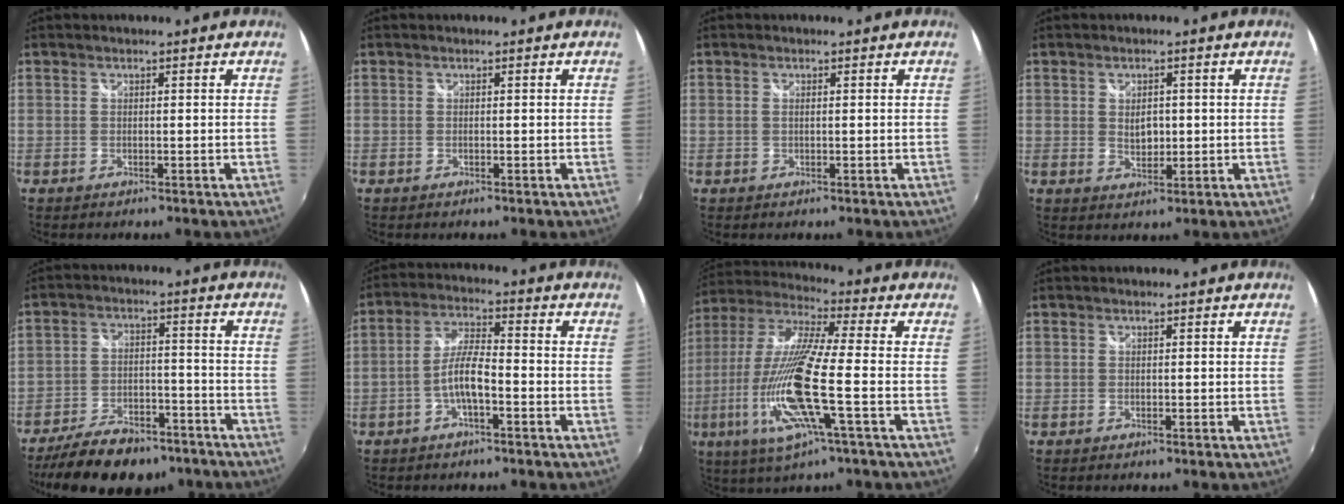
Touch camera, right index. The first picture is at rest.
{"total": 0.0}
{"total": 0.5, "force": [0.1, 0.1, 0.5], "torque": [-0.012, 0.000, 0.000]}
{"total": 3.4, "force": [0.3, 2.5, 2.4], "torque": [-0.034, -0.001, 0.005]}
{"total": 16.7, "force": [-12.6, 8.1, 7.5], "torque": [-0.161, 0.004, -0.177]}
{"total": 5.9, "force": [-2.6, 1.4, 5.2], "torque": [-0.109, 0.013, -0.047]}
{"total": 18.6, "force": [-5.4, 1.7, 17.7], "torque": [-0.343, -0.029, -0.107]}
{"total": 0.0}